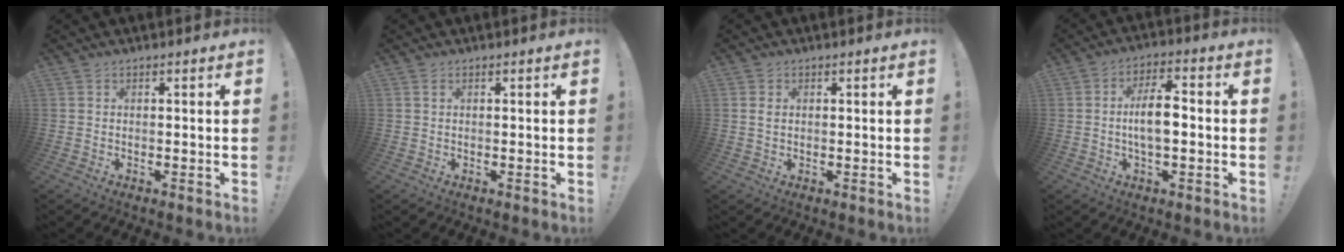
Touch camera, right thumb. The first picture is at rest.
{"total": 0.7, "force": [0.3, 0.4, 0.5], "torque": [-0.015, 0.004, 0.006]}
{"total": 1.4, "force": [0.3, 1.1, 0.9], "torque": [-0.018, 0.005, 0.005]}
{"total": 9.1, "force": [-0.9, 3.7, 8.3], "torque": [-0.147, 0.004, -0.023]}